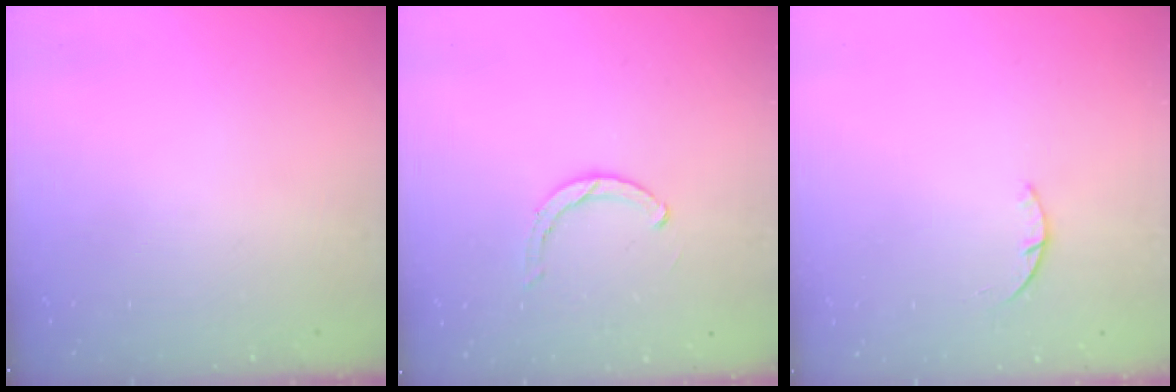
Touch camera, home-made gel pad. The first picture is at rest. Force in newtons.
{"total": 2.8, "press": 2.7, "slide": 0.3}
{"total": 1.4, "press": 1.4, "slide": 0.3}